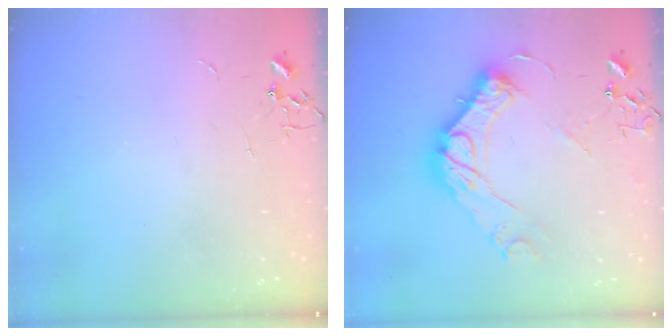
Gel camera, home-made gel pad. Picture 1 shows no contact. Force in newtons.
{"total": 17.5, "press": 17.4, "slide": 1.4}